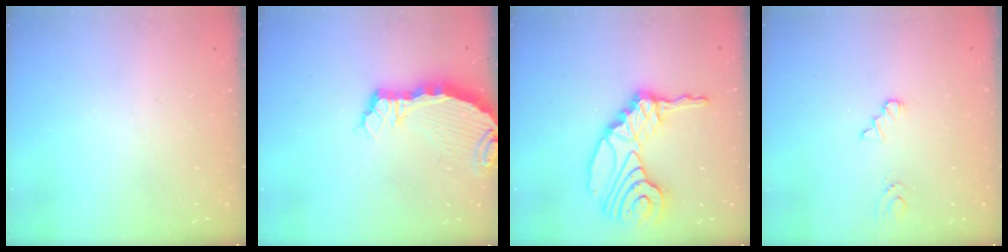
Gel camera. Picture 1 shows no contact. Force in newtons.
{"total": 5.8, "press": 5.8, "slide": 0.7}
{"total": 18.1, "press": 17.3, "slide": 5.3}
{"total": 1.1, "press": 1.1, "slide": 0.2}